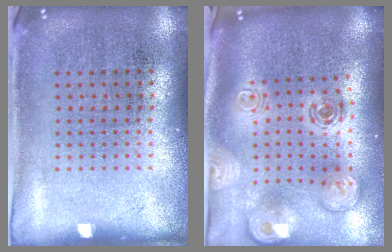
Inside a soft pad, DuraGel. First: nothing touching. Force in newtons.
{"total": 2.5, "press": 1.8, "slide": 1.7}